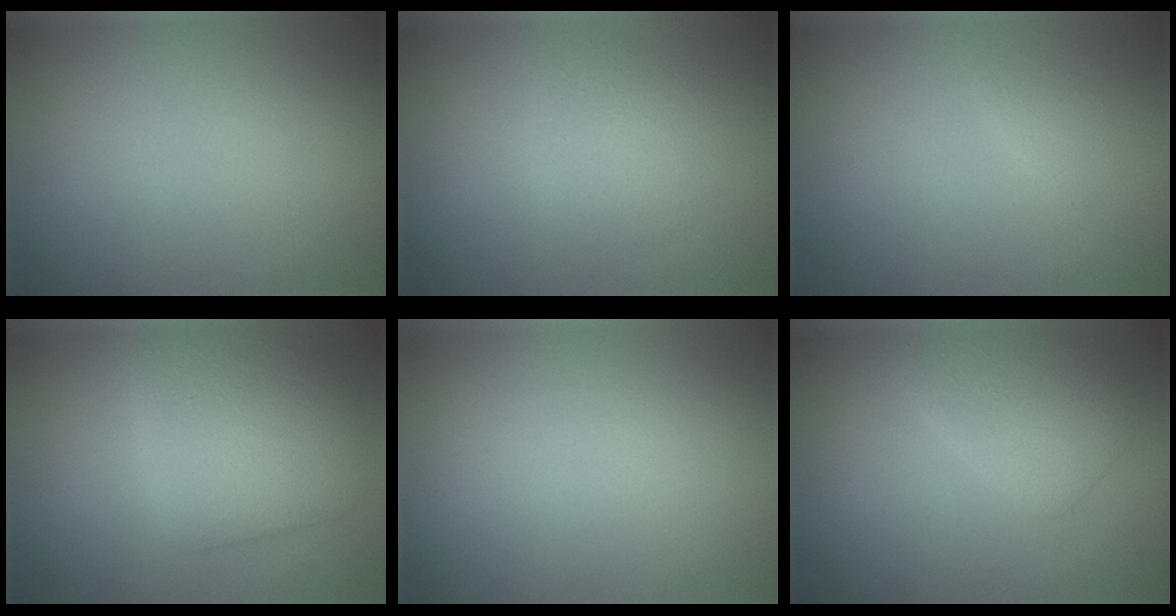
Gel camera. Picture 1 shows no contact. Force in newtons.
{"total": 2.3, "press": 2.3, "slide": 0.1}
{"total": 0.7, "press": 0.7, "slide": 0.0}
{"total": 5.0, "press": 5.0, "slide": 0.2}
{"total": 0.0}
{"total": 2.8, "press": 2.8, "slide": 0.2}